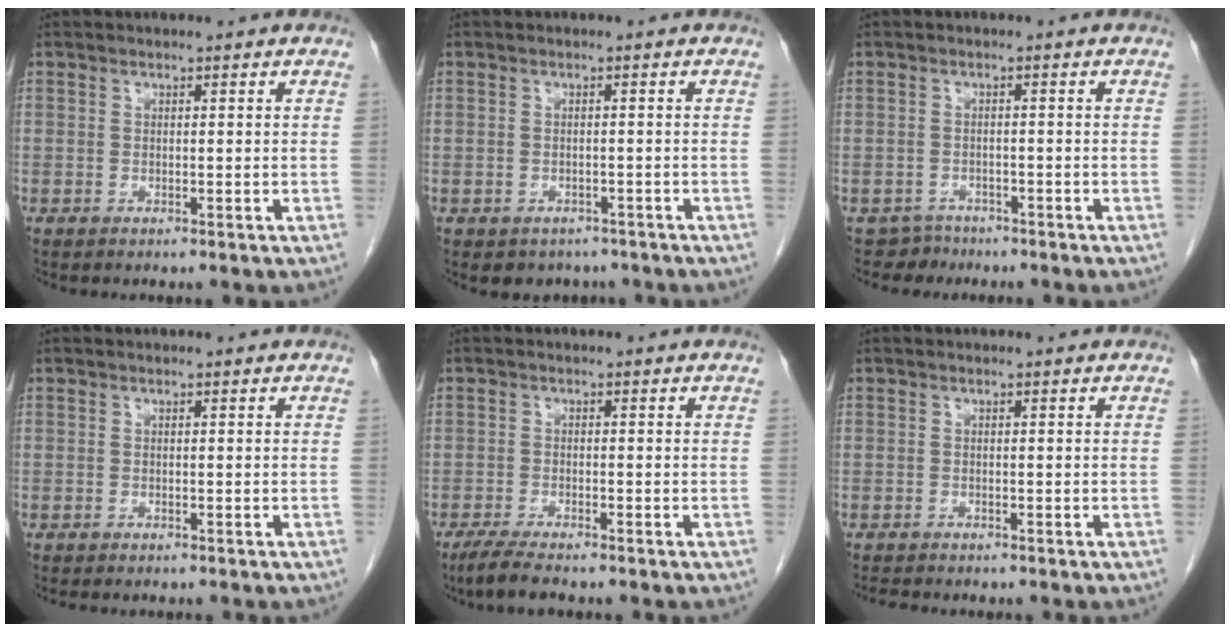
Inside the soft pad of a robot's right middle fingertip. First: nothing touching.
{"total": 3.7, "force": [-2.8, 2.4, 0.4], "torque": [0.000, 0.008, -0.034]}
{"total": 0.6, "force": [-0.4, 0.4, -0.1], "torque": [-0.010, 0.001, -0.007]}
{"total": 2.5, "force": [-2.2, 0.7, 1.0], "torque": [-0.016, -0.006, -0.023]}
{"total": 4.4, "force": [-3.6, 0.4, 2.6], "torque": [-0.051, -0.012, -0.060]}
{"total": 2.6, "force": [-2.3, 0.6, 1.0], "torque": [-0.022, -0.008, -0.032]}